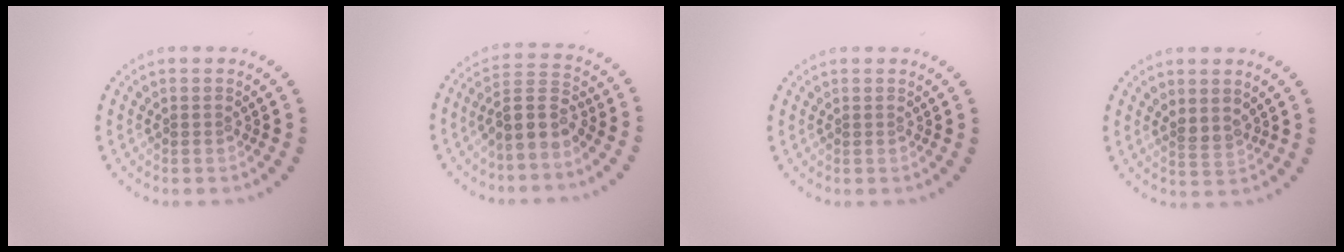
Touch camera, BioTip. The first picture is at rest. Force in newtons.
{"total": 3.6, "press": 3.2, "slide": 1.6}
{"total": 0.0}
{"total": 1.8, "press": 1.4, "slide": 1.2}